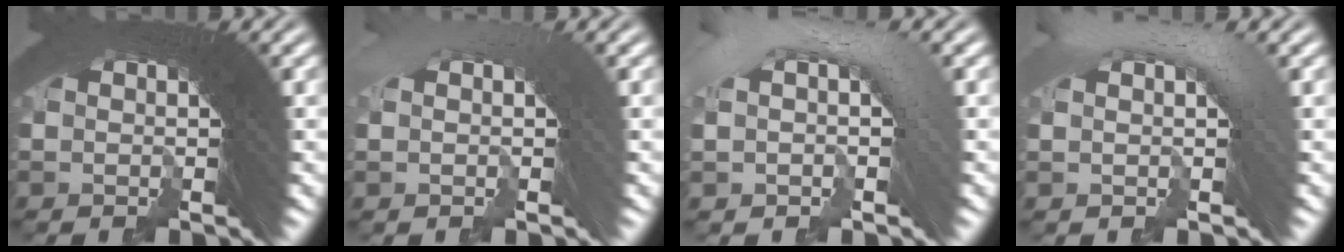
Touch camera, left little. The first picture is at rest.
{"total": 0.6, "force": [0.1, -0.3, 0.6], "torque": [0.006, 0.026, -0.001]}
{"total": 2.8, "force": [0.6, 1.0, 2.5], "torque": [-0.037, 0.031, 0.001]}
{"total": 2.1, "force": [1.2, 0.1, 1.7], "torque": [-0.024, 0.028, 0.016]}